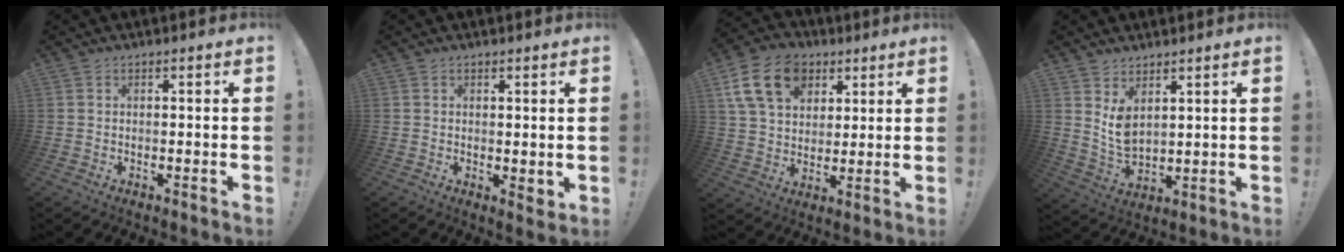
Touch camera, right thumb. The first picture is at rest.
{"total": 2.0, "force": [1.1, 0.9, 1.4], "torque": [-0.008, -0.010, 0.018]}
{"total": 17.3, "force": [7.7, 12.6, 9.1], "torque": [-0.152, -0.029, 0.147]}
{"total": 6.4, "force": [3.9, 3.4, 3.8], "torque": [-0.070, -0.030, 0.075]}